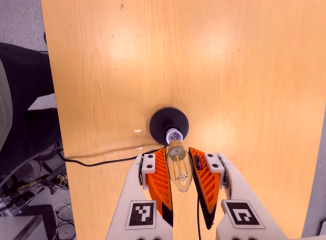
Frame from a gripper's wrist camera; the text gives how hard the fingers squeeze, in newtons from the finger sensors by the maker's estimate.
{"total": 16.0, "left": 17.2, "right": 14.8}